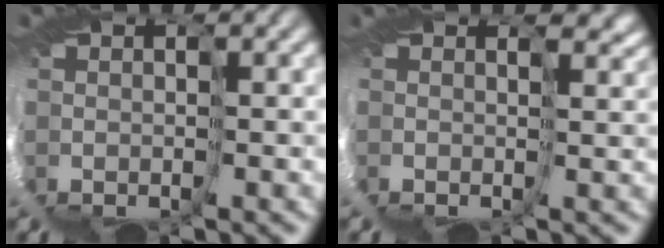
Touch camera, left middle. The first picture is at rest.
{"total": 1.4, "force": [1.2, -0.1, 0.6], "torque": [-0.010, 0.004, 0.025]}